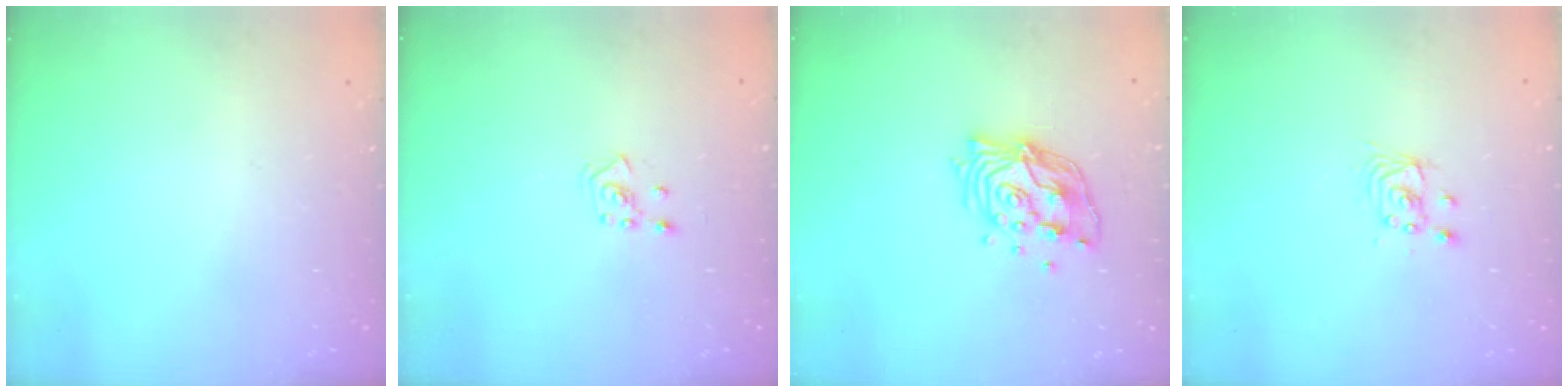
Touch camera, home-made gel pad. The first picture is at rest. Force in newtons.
{"total": 2.6, "press": 2.5, "slide": 0.6}
{"total": 13.1, "press": 13.1, "slide": 1.2}
{"total": 2.9, "press": 2.9, "slide": 0.0}